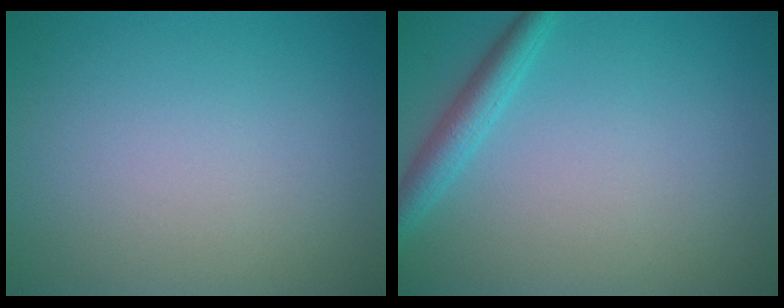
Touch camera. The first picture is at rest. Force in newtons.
{"total": 2.6, "press": 2.6, "slide": 0.2}